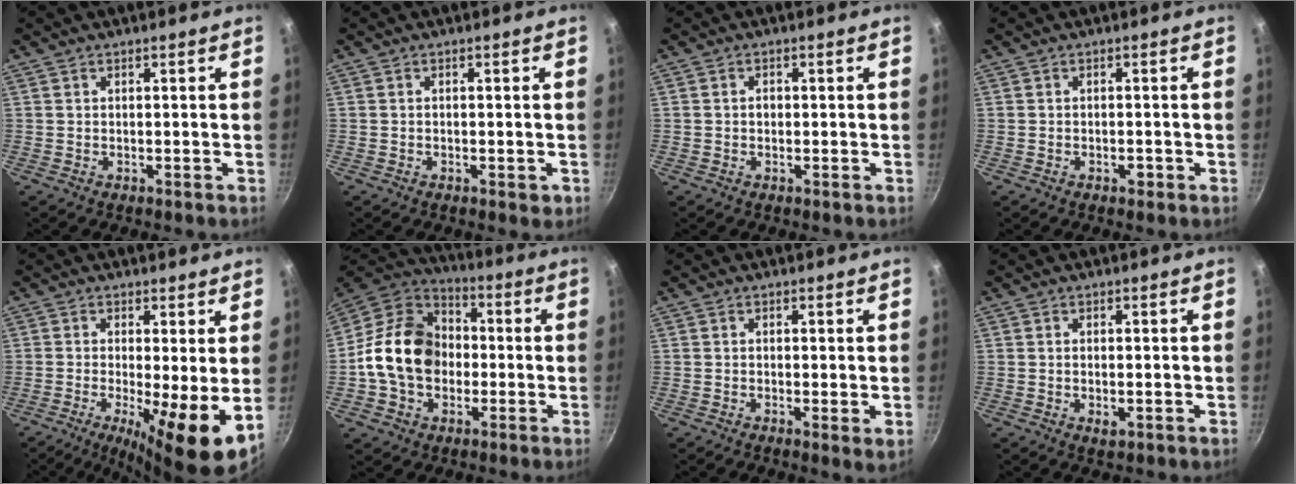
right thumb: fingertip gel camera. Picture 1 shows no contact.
{"total": 1.6, "force": [-0.6, 0.8, 1.3], "torque": [-0.018, -0.001, -0.009]}
{"total": 1.2, "force": [-0.1, 1.0, 0.7], "torque": [-0.010, 0.005, -0.003]}
{"total": 1.4, "force": [-0.6, 0.8, 0.9], "torque": [-0.014, 0.005, -0.008]}
{"total": 10.8, "force": [-1.5, 2.1, 10.4], "torque": [-0.171, -0.014, -0.024]}
{"total": 17.7, "force": [-1.3, 13.8, 11.0], "torque": [-0.163, 0.038, -0.035]}
{"total": 2.1, "force": [0.1, 0.5, 2.0], "torque": [-0.031, -0.009, -0.003]}
{"total": 2.1, "force": [-0.4, 0.9, 1.8], "torque": [-0.033, -0.004, -0.006]}